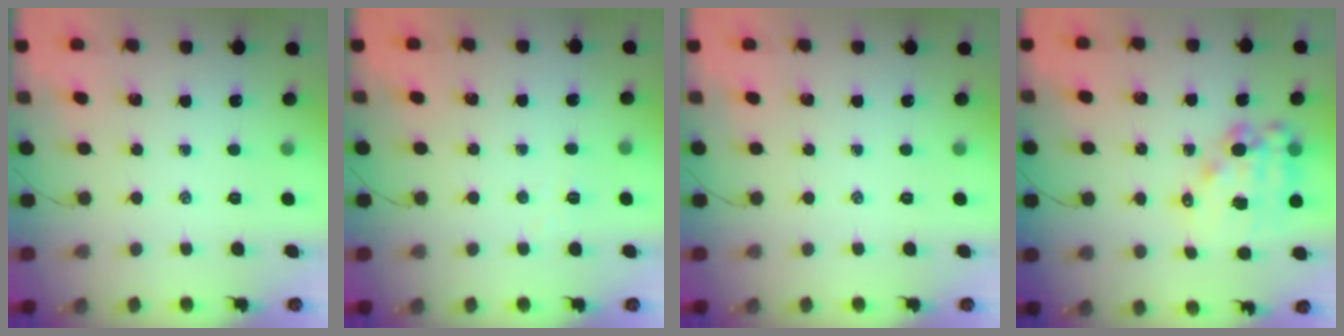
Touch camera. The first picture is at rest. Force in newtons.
{"total": 2.6, "press": 2.4, "slide": 0.8}
{"total": 0.0}
{"total": 13.5, "press": 13.2, "slide": 3.0}